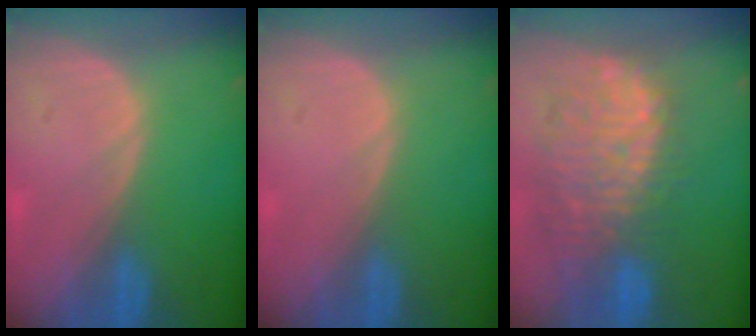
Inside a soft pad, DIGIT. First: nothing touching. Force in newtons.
{"total": 0.0}
{"total": 11.5, "press": 10.5, "slide": 4.8}